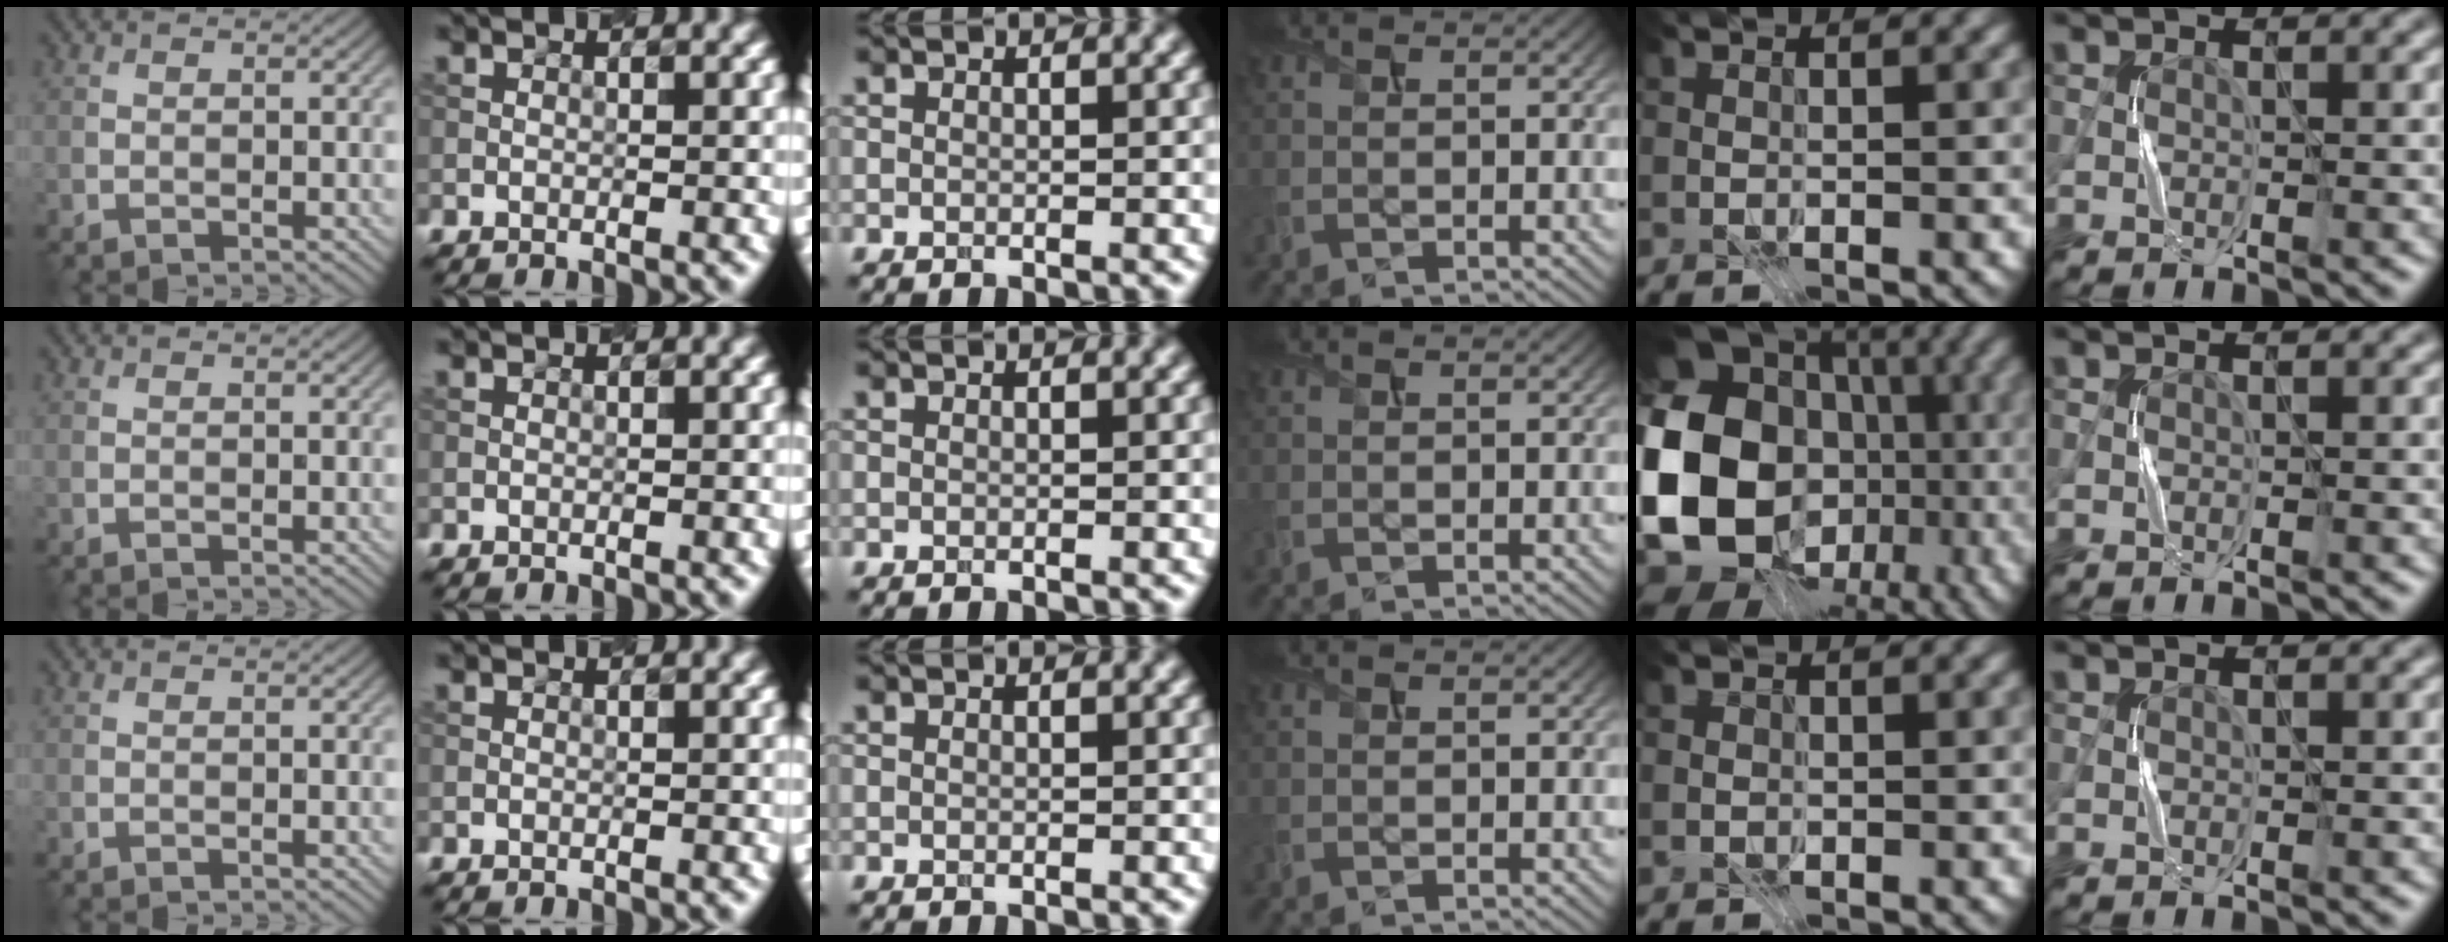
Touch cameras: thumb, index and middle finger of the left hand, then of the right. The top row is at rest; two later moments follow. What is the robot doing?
{"motion": "press", "object": "sticker"}